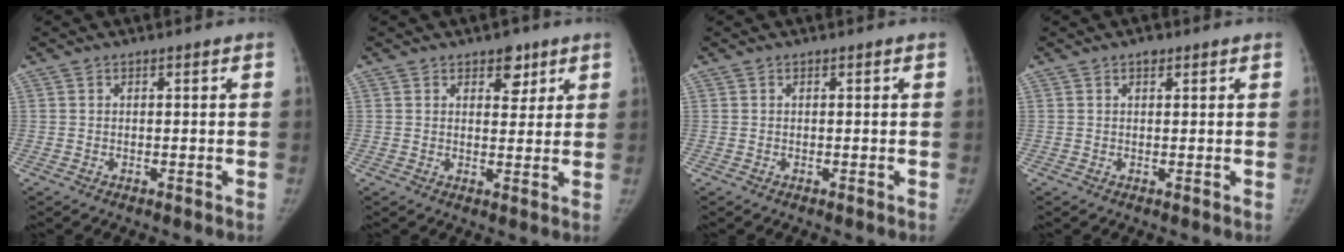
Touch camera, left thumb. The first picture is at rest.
{"total": 4.3, "force": [2.6, 2.6, 2.1], "torque": [0.001, -0.014, 0.035]}
{"total": 0.0}
{"total": 1.2, "force": [0.8, 0.7, 0.6], "torque": [0.001, -0.001, 0.007]}